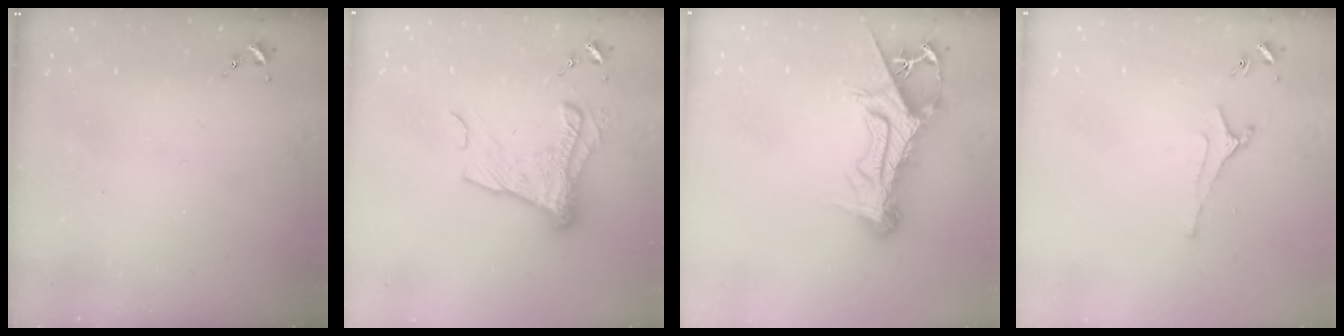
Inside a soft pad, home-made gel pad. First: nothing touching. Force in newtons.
{"total": 14.5, "press": 14.5, "slide": 1.2}
{"total": 14.1, "press": 14.0, "slide": 1.6}
{"total": 3.7, "press": 3.7, "slide": 0.7}